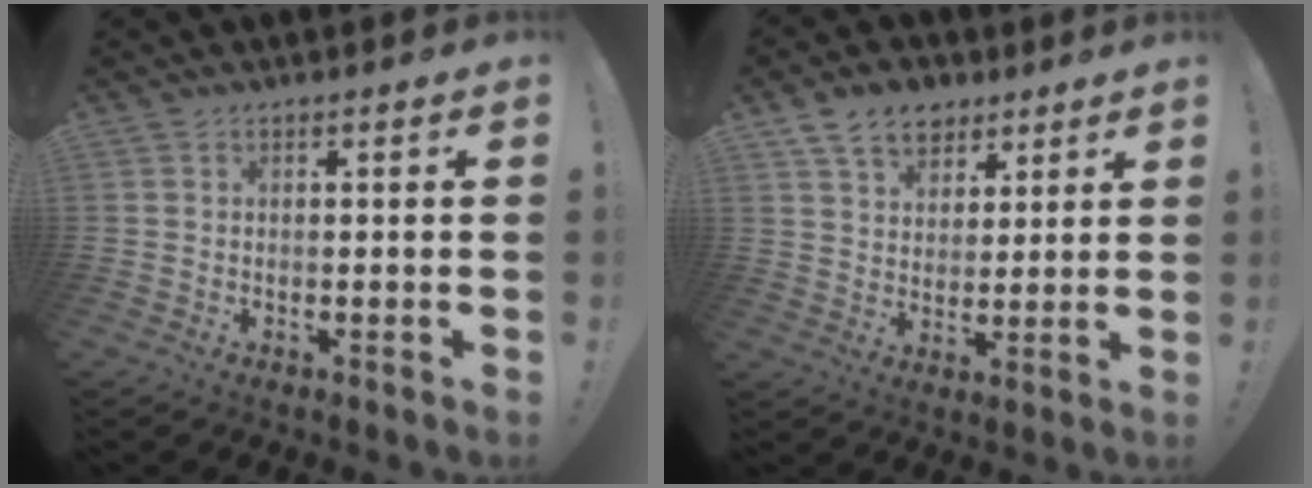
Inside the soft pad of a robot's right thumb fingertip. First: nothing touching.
{"total": 10.8, "force": [6.7, 7.5, 4.0], "torque": [-0.064, -0.033, 0.131]}